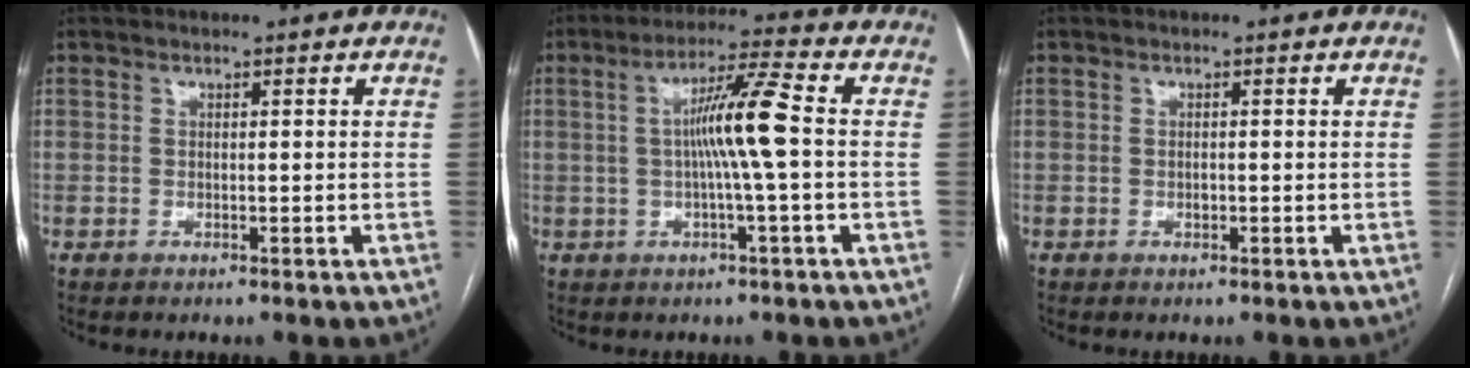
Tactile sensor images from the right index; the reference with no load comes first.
{"total": 8.4, "force": [0.0, -0.7, 8.4], "torque": [-0.153, 0.011, -0.001]}
{"total": 0.6, "force": [0.0, 0.3, 0.5], "torque": [-0.010, 0.000, 0.001]}